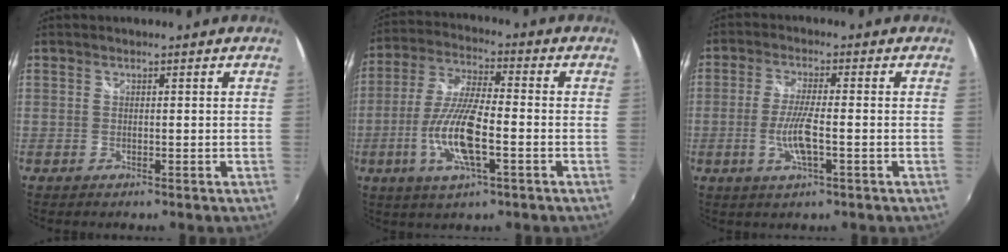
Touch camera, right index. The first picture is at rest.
{"total": 12.3, "force": [-3.8, 2.8, 11.3], "torque": [-0.236, -0.005, -0.075]}
{"total": 6.2, "force": [-1.8, 0.8, 5.9], "torque": [-0.122, -0.004, -0.035]}